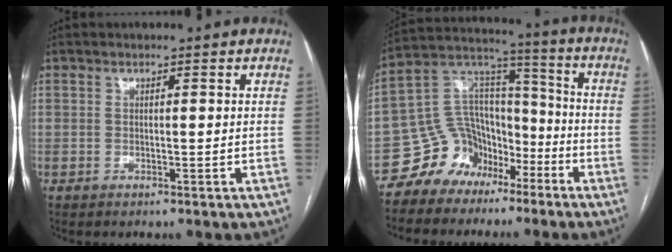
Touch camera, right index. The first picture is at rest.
{"total": 11.2, "force": [-7.4, 8.1, 1.9], "torque": [-0.038, 0.074, -0.133]}